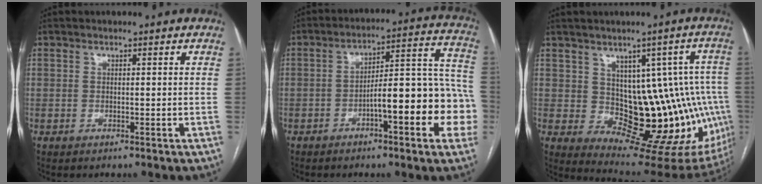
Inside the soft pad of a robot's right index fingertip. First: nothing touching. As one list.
[{"total": 16.3, "force": [-4.9, 3.3, 15.1], "torque": [-0.170, 0.046, -0.061]}, {"total": 15.5, "force": [0.2, 8.2, 13.1], "torque": [-0.132, 0.023, 0.020]}]